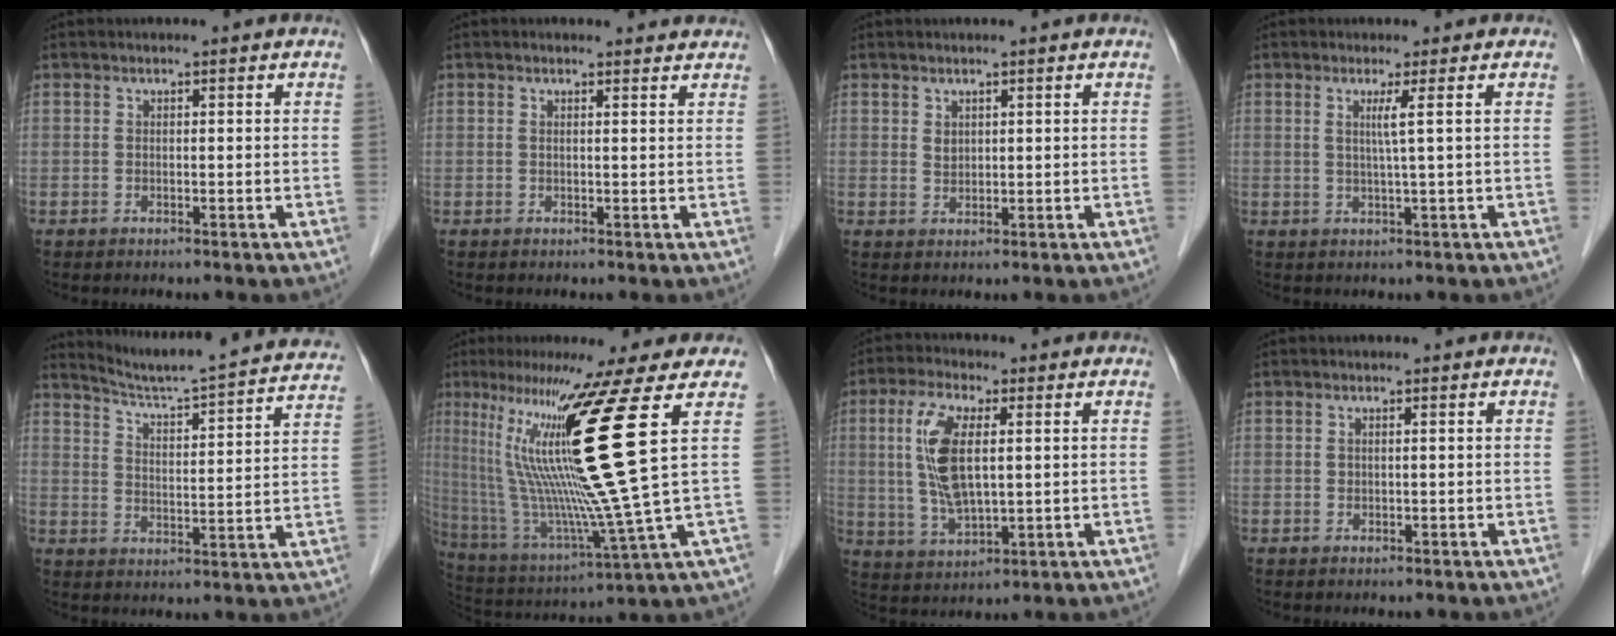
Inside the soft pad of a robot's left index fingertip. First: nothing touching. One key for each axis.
{"total": 2.7, "fx": 2.6, "fy": 0.5, "fz": 0.6, "tx": -0.015, "ty": 0.002, "tz": 0.019}
{"total": 1.5, "fx": 0.8, "fy": 1.1, "fz": 0.5, "tx": -0.008, "ty": -0.001, "tz": 0.017}
{"total": 2.4, "fx": 0.7, "fy": -1.0, "fz": 2.1, "tx": -0.041, "ty": -0.006, "tz": 0.014}
{"total": 21.5, "fx": 20.2, "fy": 0.3, "fz": 7.3, "tx": -0.116, "ty": -0.050, "tz": 0.257}
{"total": 20.4, "fx": 6.7, "fy": -3.2, "fz": 19.0, "tx": -0.342, "ty": -0.025, "tz": 0.108}
{"total": 9.8, "fx": 1.6, "fy": 3.3, "fz": 9.1, "tx": -0.199, "ty": 0.003, "tz": 0.033}
{"total": 0.5, "fx": 0.2, "fy": 0.3, "fz": 0.4, "tx": -0.013, "ty": 0.002, "tz": 0.007}